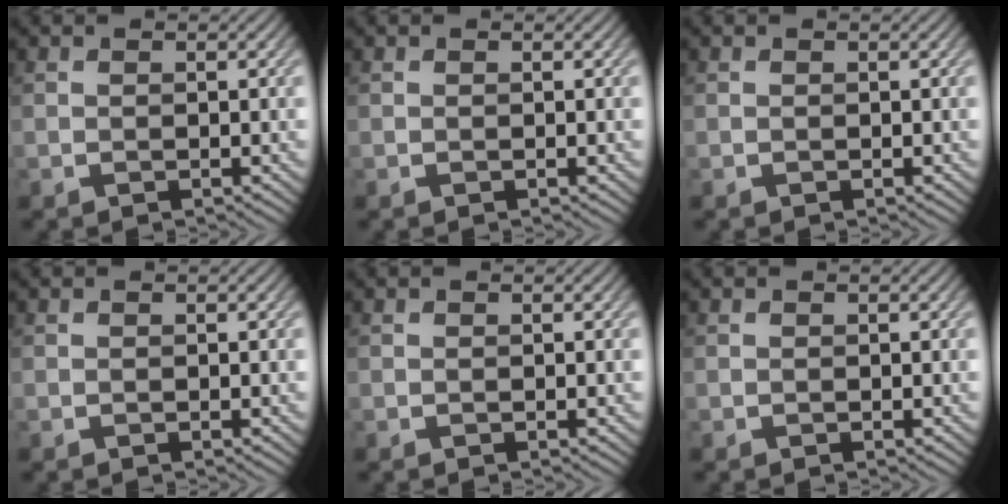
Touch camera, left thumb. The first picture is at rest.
{"total": 0.0}
{"total": 0.0}
{"total": 0.0}
{"total": 0.0}
{"total": 0.0}